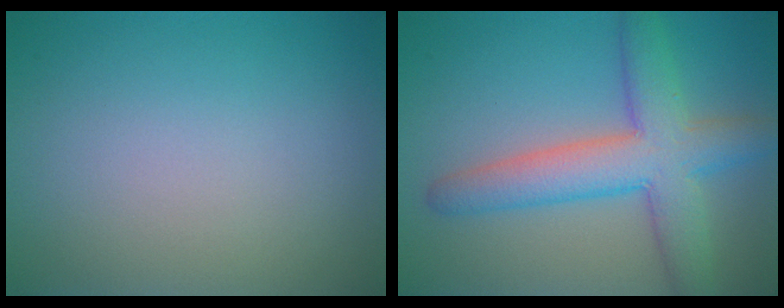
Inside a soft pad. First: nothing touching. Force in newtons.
{"total": 6.9, "press": 6.9, "slide": 0.4}